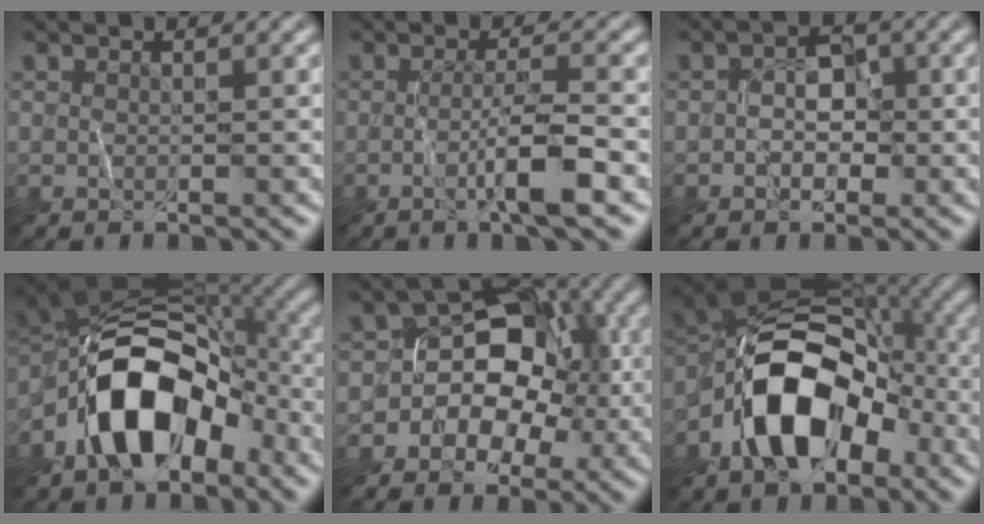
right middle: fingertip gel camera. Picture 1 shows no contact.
{"total": 4.0, "force": [-1.4, 0.4, 3.8], "torque": [-0.064, 0.007, -0.031]}
{"total": 2.6, "force": [-0.7, 1.9, 1.6], "torque": [-0.019, 0.005, -0.015]}
{"total": 10.8, "force": [-4.6, 6.4, 7.4], "torque": [-0.118, 0.016, -0.090]}
{"total": 9.1, "force": [-1.8, 7.3, 5.0], "torque": [-0.033, 0.030, -0.055]}
{"total": 10.9, "force": [-4.0, 6.7, 7.5], "torque": [-0.124, 0.009, -0.082]}